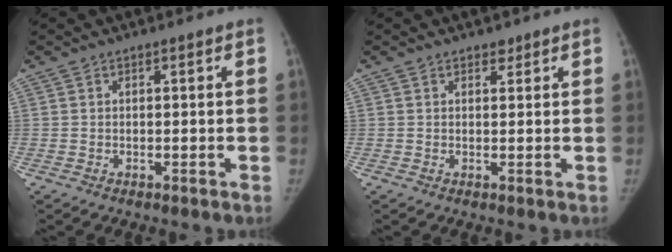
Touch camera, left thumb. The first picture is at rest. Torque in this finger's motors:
{"motor_torque": [0.21, -0.04, 0.34, -0.08, 0.00]}